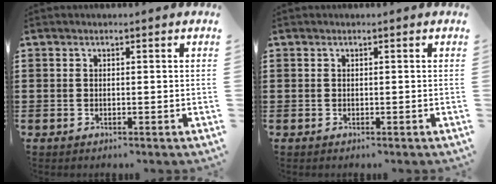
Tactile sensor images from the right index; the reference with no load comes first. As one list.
[{"total": 0.0}]